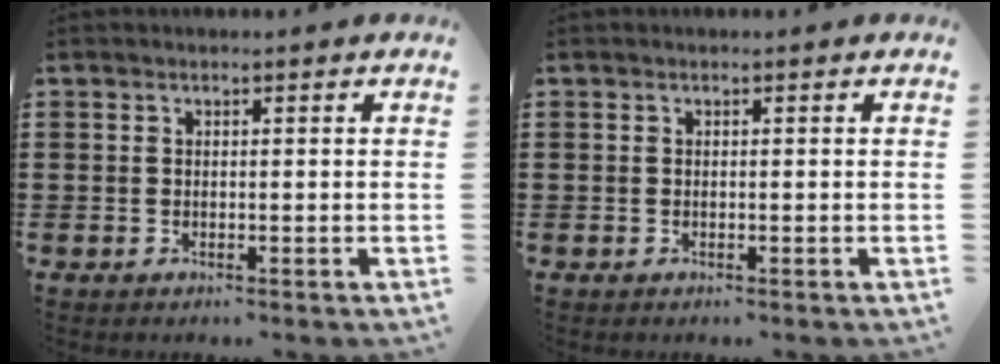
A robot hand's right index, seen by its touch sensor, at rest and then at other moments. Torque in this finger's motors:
{"motor_torque": [-0.06, -0.05, 0.09, -0.01]}